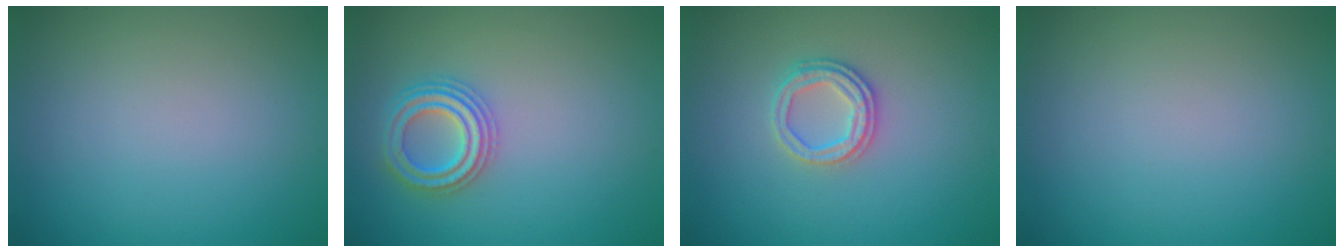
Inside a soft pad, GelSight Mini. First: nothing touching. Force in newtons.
{"total": 3.3, "press": 3.2, "slide": 0.7}
{"total": 2.5, "press": 2.4, "slide": 0.8}
{"total": 0.0}